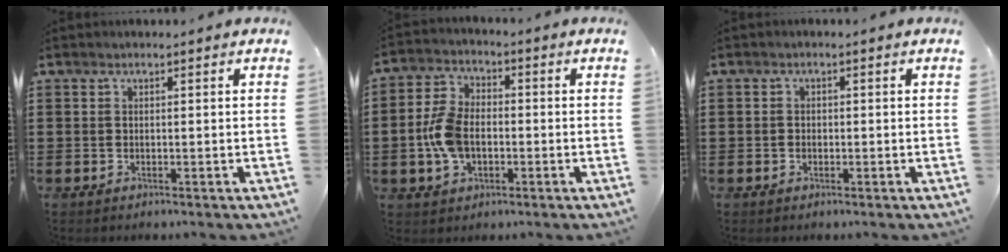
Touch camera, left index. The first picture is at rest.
{"total": 7.9, "force": [-1.2, 5.0, 6.0], "torque": [-0.154, -0.001, -0.032]}
{"total": 0.9, "force": [-0.3, 0.8, 0.3], "torque": [-0.009, 0.002, -0.008]}